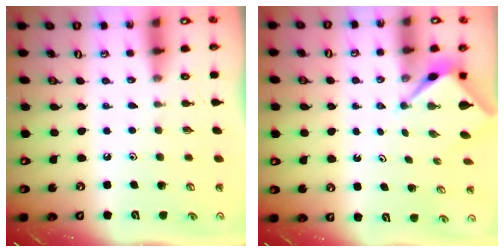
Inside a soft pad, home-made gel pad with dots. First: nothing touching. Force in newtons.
{"total": 2.5, "press": 2.5, "slide": 0.1}